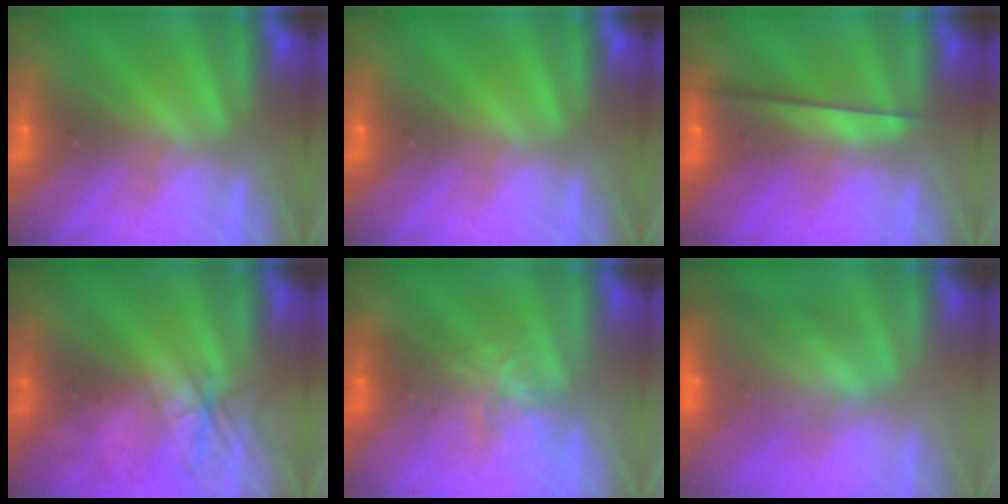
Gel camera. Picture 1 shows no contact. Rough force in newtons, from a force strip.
{"total": 0.0}
{"total": 2.4}
{"total": 2.5}
{"total": 2.4}
{"total": 8.0}